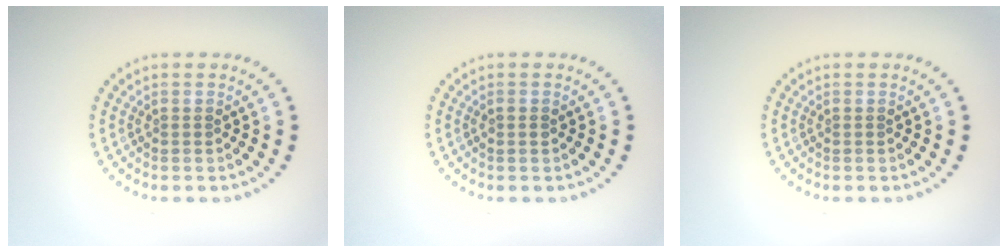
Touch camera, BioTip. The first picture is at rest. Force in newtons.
{"total": 0.8, "press": 0.8, "slide": 0.0}
{"total": 0.0}